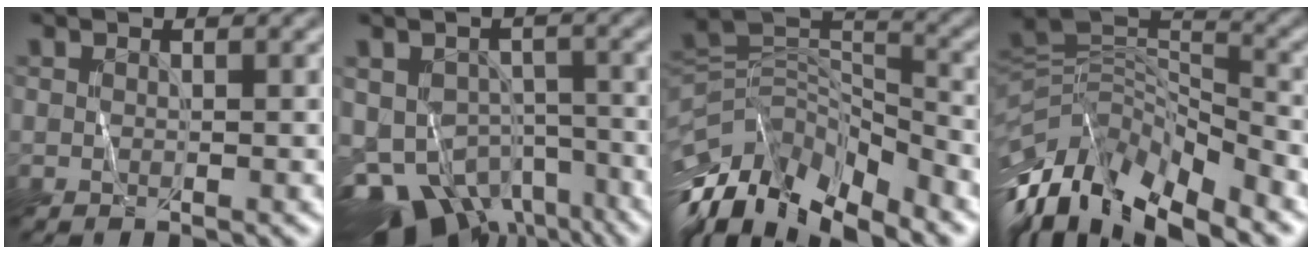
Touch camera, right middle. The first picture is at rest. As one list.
[{"total": 10.1, "force": [-6.2, 6.1, 5.2], "torque": [-0.094, -0.025, -0.079]}, {"total": 11.8, "force": [-8.0, 5.1, 7.0], "torque": [-0.156, 0.007, -0.137]}, {"total": 11.0, "force": [-6.4, 4.9, 7.5], "torque": [-0.158, 0.010, -0.115]}]